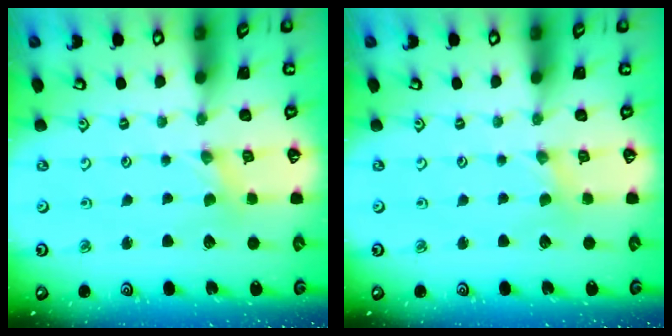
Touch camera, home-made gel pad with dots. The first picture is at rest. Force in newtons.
{"total": 1.0, "press": 1.0, "slide": 0.1}